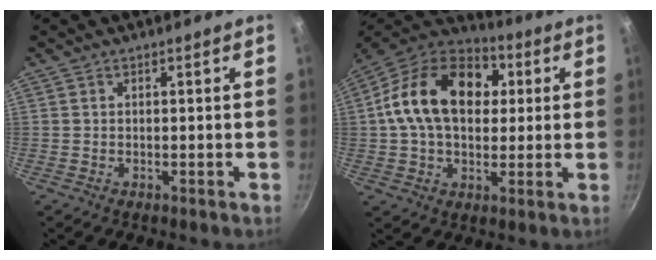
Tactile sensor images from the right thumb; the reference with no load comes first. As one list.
[{"total": 21.1, "force": [3.6, 14.5, 14.9], "torque": [-0.228, 0.028, 0.042]}]